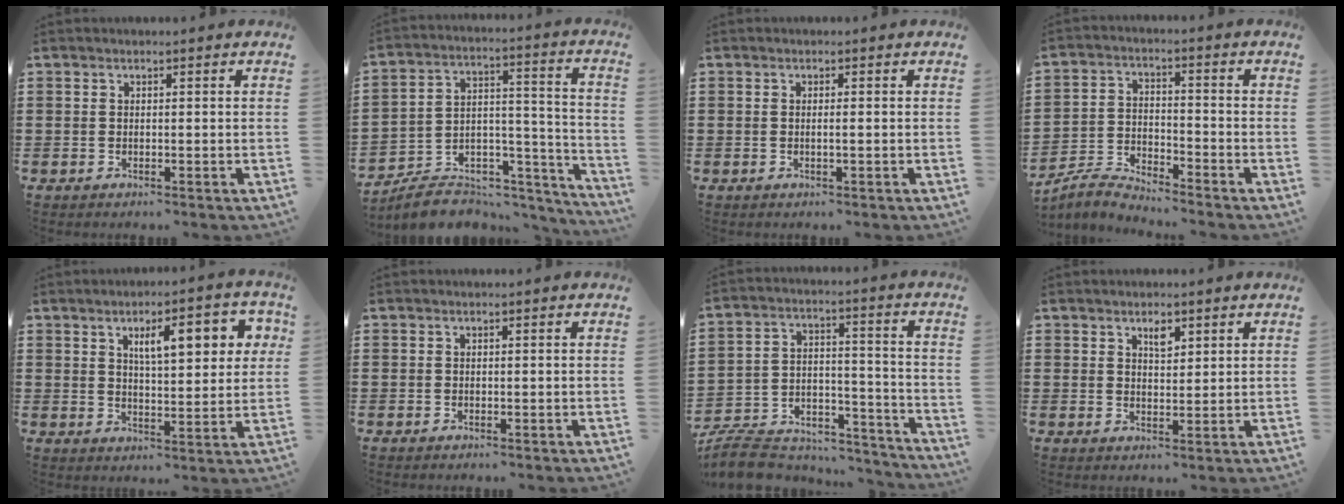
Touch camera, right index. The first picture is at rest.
{"total": 6.8, "force": [-5.7, 3.2, 1.9], "torque": [-0.034, 0.008, -0.105]}
{"total": 0.9, "force": [-0.2, -0.1, 0.9], "torque": [-0.016, -0.004, -0.003]}
{"total": 3.9, "force": [-3.9, 0.3, 0.4], "torque": [-0.027, 0.002, -0.086]}
{"total": 7.9, "force": [3.2, 2.6, 6.8], "torque": [-0.106, -0.003, 0.046]}
{"total": 0.0}
{"total": 8.5, "force": [-7.9, 2.5, 1.9], "torque": [-0.038, 0.018, -0.154]}
{"total": 2.4, "force": [1.6, 1.0, 1.5], "torque": [-0.016, -0.004, 0.025]}